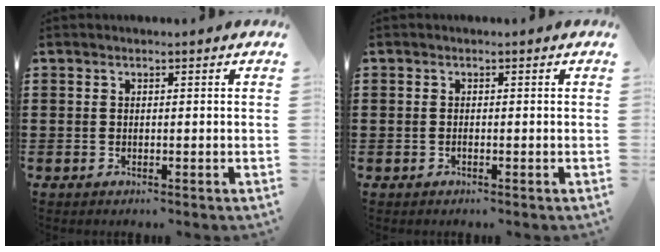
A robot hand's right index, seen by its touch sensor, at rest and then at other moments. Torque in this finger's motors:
{"motor_torque": [0.96, 1.05, -0.01, -0.06]}